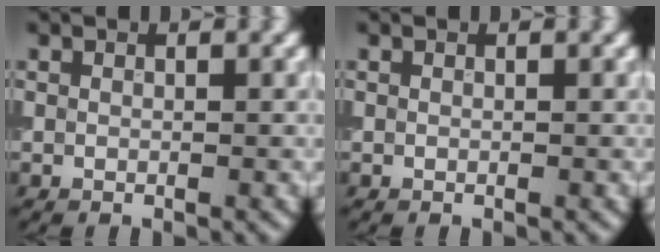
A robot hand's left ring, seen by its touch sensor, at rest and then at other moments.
{"total": 0.0}